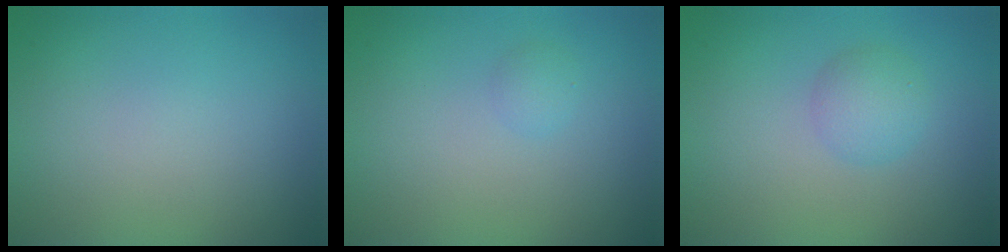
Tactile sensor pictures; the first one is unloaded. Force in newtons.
{"total": 0.9, "press": 0.9, "slide": 0.1}
{"total": 2.2, "press": 2.2, "slide": 0.1}